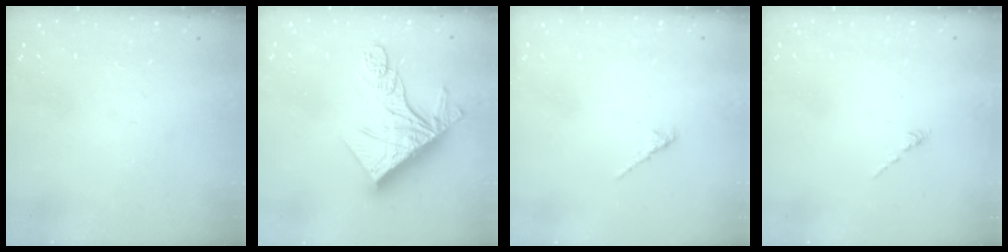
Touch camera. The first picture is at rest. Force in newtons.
{"total": 19.7, "press": 19.6, "slide": 2.0}
{"total": 1.6, "press": 1.5, "slide": 0.5}
{"total": 0.0}